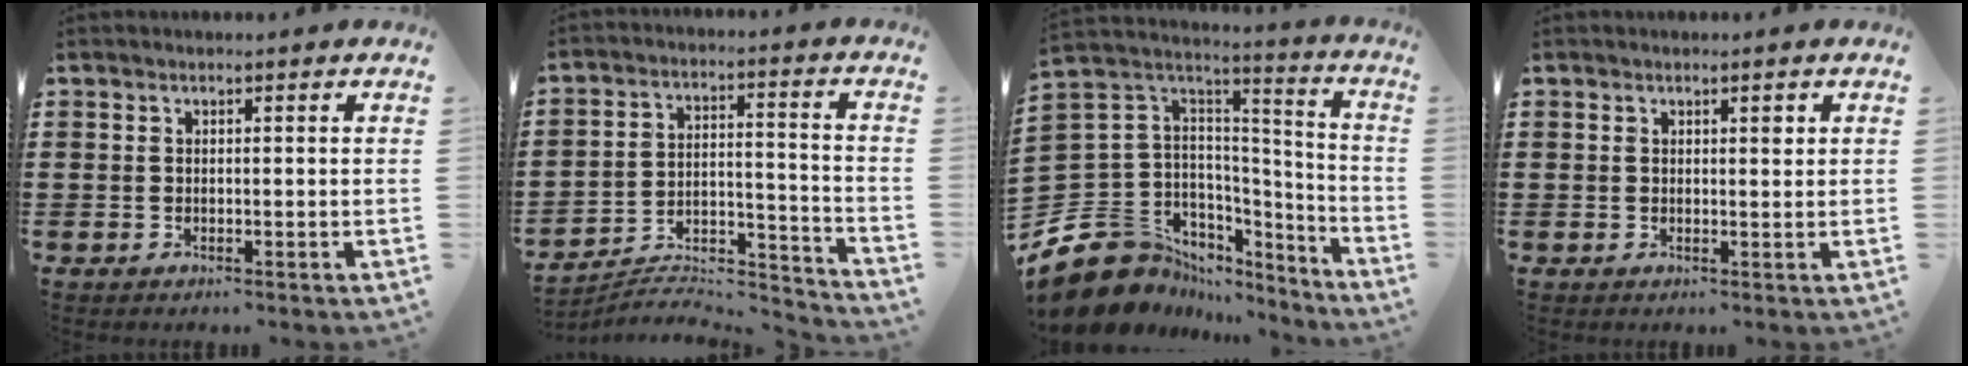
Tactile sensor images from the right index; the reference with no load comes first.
{"total": 5.7, "force": [-5.3, 1.5, 1.3], "torque": [-0.020, 0.004, -0.106]}
{"total": 11.4, "force": [-7.7, 8.0, 2.5], "torque": [-0.096, 0.003, -0.142]}
{"total": 1.0, "force": [0.5, 0.4, 0.9], "torque": [-0.008, 0.000, 0.006]}